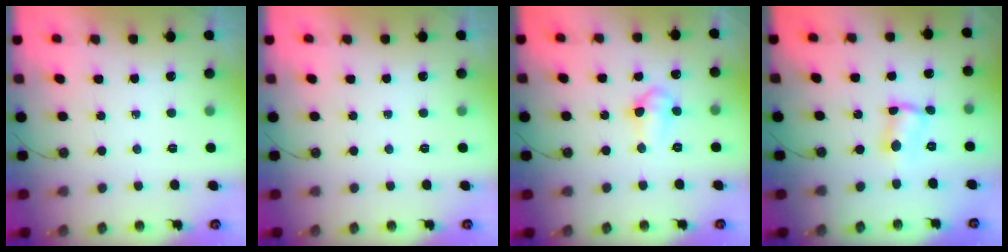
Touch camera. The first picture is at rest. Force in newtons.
{"total": 0.0}
{"total": 6.9, "press": 6.8, "slide": 1.2}
{"total": 2.0, "press": 2.0, "slide": 0.6}